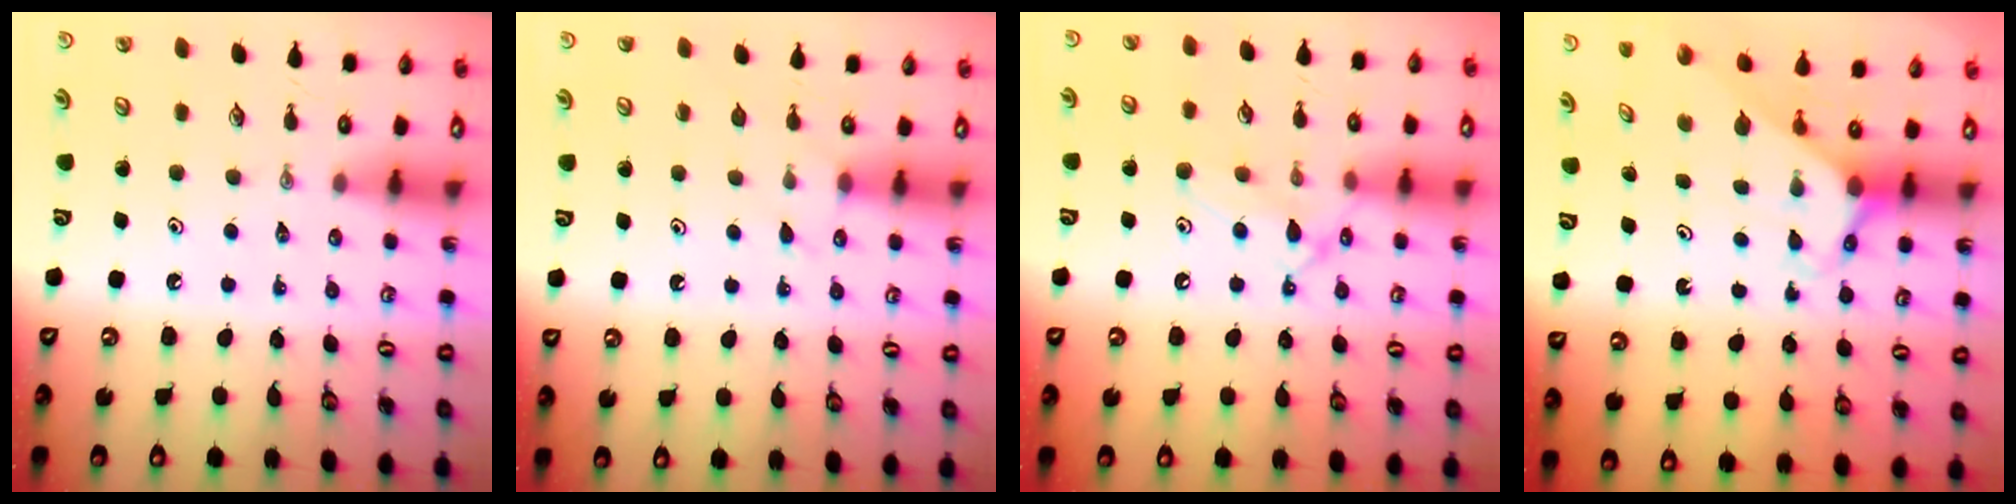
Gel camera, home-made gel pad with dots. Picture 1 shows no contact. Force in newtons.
{"total": 5.6, "press": 5.6, "slide": 0.5}
{"total": 11.3, "press": 11.3, "slide": 0.8}
{"total": 2.9, "press": 2.9, "slide": 0.2}